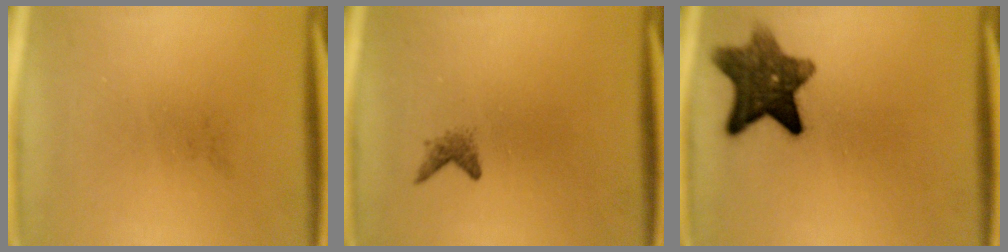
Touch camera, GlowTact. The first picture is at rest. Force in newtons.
{"total": 1.2}
{"total": 9.7}